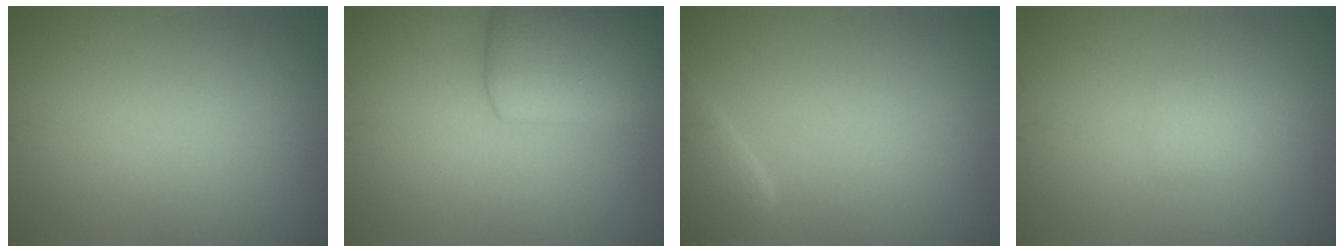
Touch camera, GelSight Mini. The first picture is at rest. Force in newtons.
{"total": 5.7, "press": 5.7, "slide": 0.2}
{"total": 2.6, "press": 2.5, "slide": 0.3}
{"total": 0.9, "press": 0.9, "slide": 0.1}